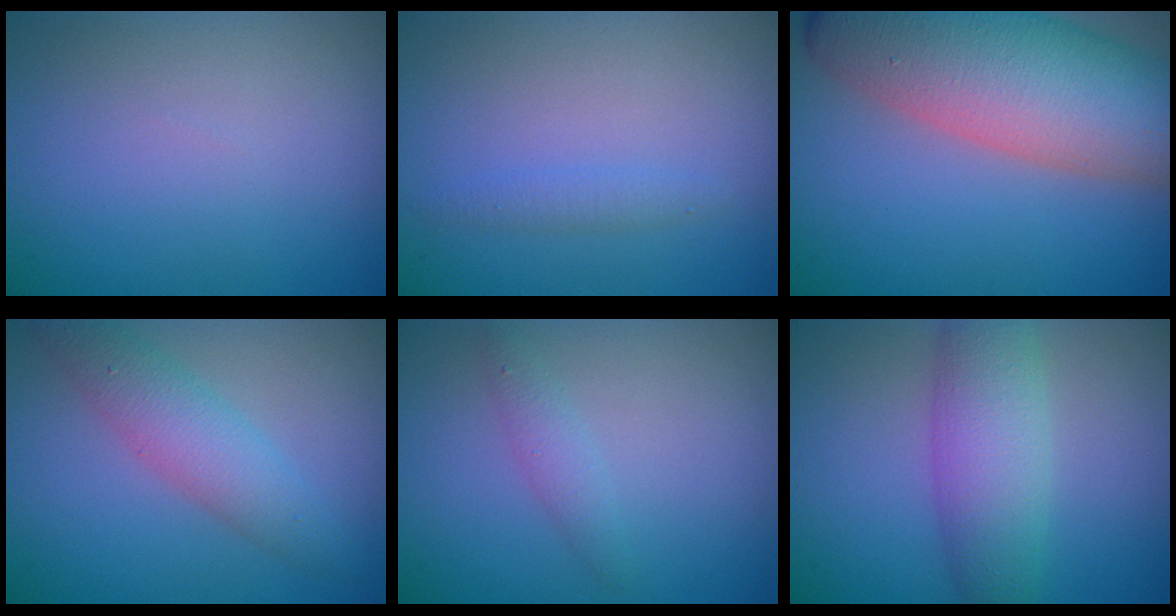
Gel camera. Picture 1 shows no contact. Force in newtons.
{"total": 1.1, "press": 1.1, "slide": 0.0}
{"total": 13.1, "press": 13.0, "slide": 0.7}
{"total": 3.7, "press": 3.7, "slide": 0.1}
{"total": 1.4, "press": 1.4, "slide": 0.0}
{"total": 3.9, "press": 3.9, "slide": 0.2}